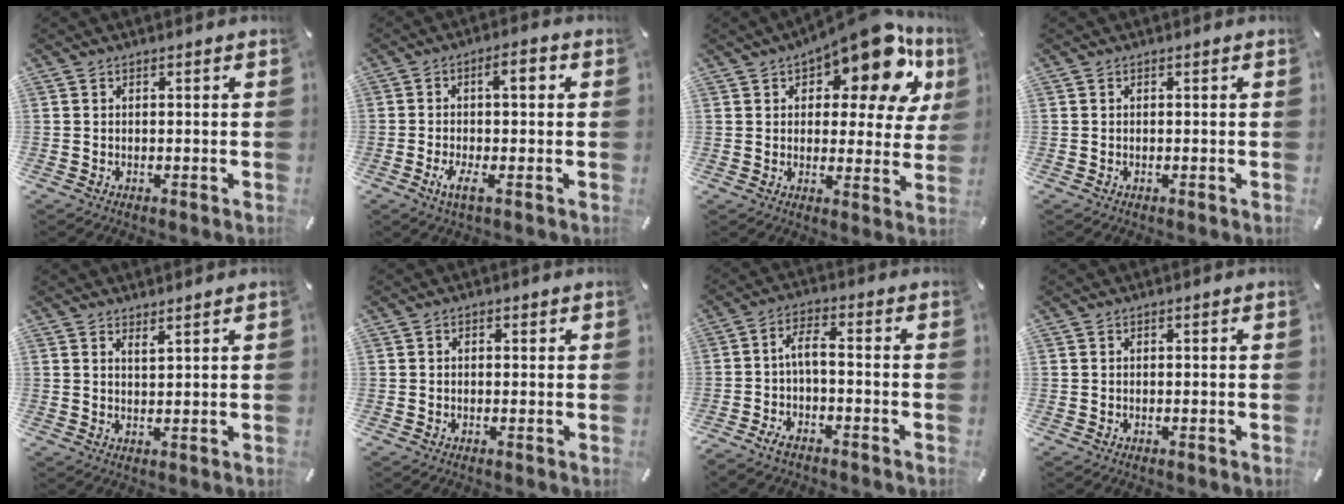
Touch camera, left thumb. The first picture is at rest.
{"total": 8.2, "force": [-0.6, 2.4, 7.8], "torque": [-0.133, -0.002, -0.017]}
{"total": 17.3, "force": [11.0, 7.1, 11.3], "torque": [-0.159, -0.069, 0.182]}
{"total": 0.0}
{"total": 2.1, "force": [2.0, -0.2, 0.5], "torque": [-0.011, -0.009, 0.038]}
{"total": 0.8, "force": [0.0, 0.6, 0.6], "torque": [-0.012, 0.003, -0.001]}
{"total": 5.3, "force": [-1.5, 1.6, 4.8], "torque": [-0.092, 0.010, -0.029]}
{"total": 0.0}